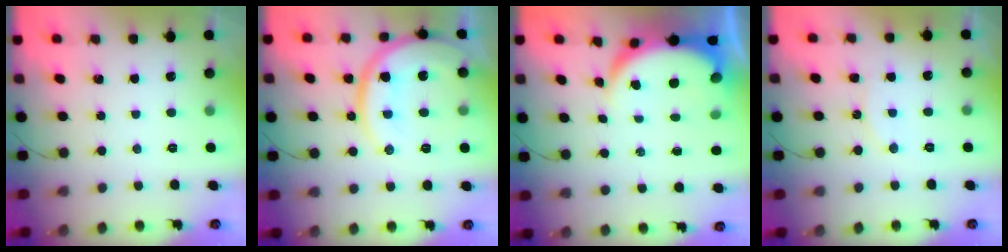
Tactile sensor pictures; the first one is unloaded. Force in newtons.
{"total": 17.7, "press": 17.7, "slide": 1.8}
{"total": 6.0, "press": 6.0, "slide": 0.1}
{"total": 6.4, "press": 5.9, "slide": 2.5}